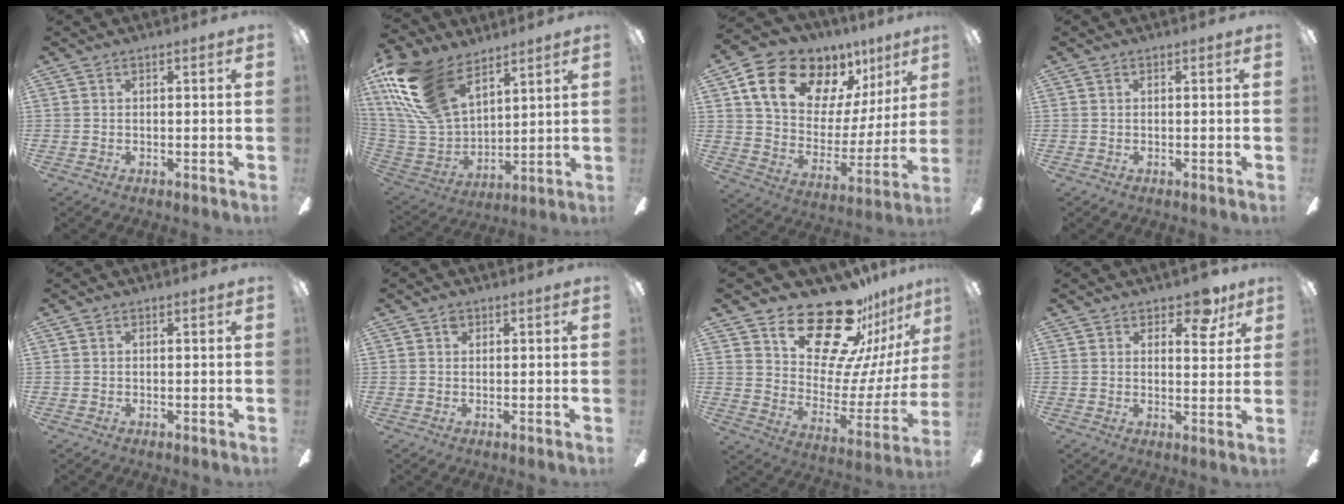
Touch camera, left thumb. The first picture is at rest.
{"total": 21.4, "force": [12.9, 11.8, 12.3], "torque": [-0.296, -0.056, 0.239]}
{"total": 18.1, "force": [11.9, 10.7, 8.5], "torque": [-0.146, -0.069, 0.219]}
{"total": 0.0}
{"total": 0.0}
{"total": 1.4, "force": [0.6, 1.0, 0.6], "torque": [-0.014, 0.003, 0.012]}
{"total": 22.7, "force": [19.0, 8.9, 8.8], "torque": [-0.129, -0.151, 0.328]}
{"total": 7.0, "force": [4.7, 3.7, 3.6], "torque": [-0.035, -0.018, 0.079]}